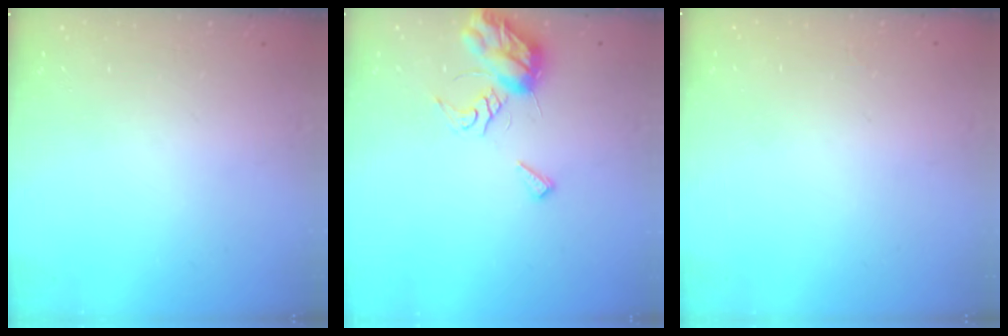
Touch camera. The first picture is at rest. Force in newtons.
{"total": 9.2, "press": 9.2, "slide": 0.4}
{"total": 2.1, "press": 2.1, "slide": 0.2}